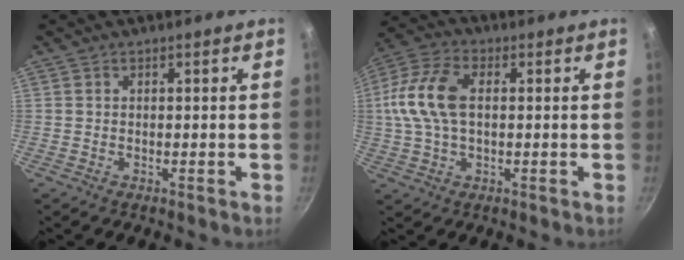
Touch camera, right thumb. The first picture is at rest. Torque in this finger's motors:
{"motor_torque": [1.31, 2.15, 0.82, -0.01, 0.45]}